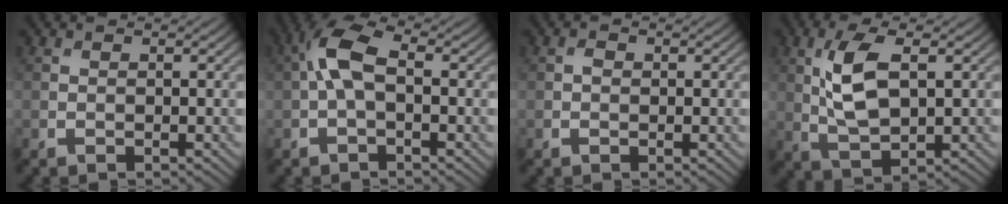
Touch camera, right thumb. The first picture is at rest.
{"total": 5.6, "force": [0.2, 2.7, 4.9], "torque": [-0.108, 0.019, -0.004]}
{"total": 0.8, "force": [0.0, 0.6, 0.4], "torque": [-0.004, -0.001, -0.003]}
{"total": 7.2, "force": [1.6, 3.2, 6.3], "torque": [-0.139, 0.002, 0.033]}